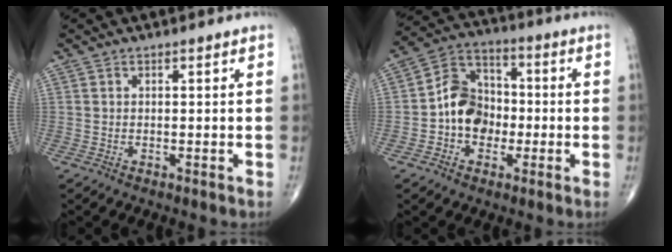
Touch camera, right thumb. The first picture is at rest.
{"total": 10.4, "force": [-1.8, 8.5, 5.8], "torque": [-0.070, 0.039, -0.044]}